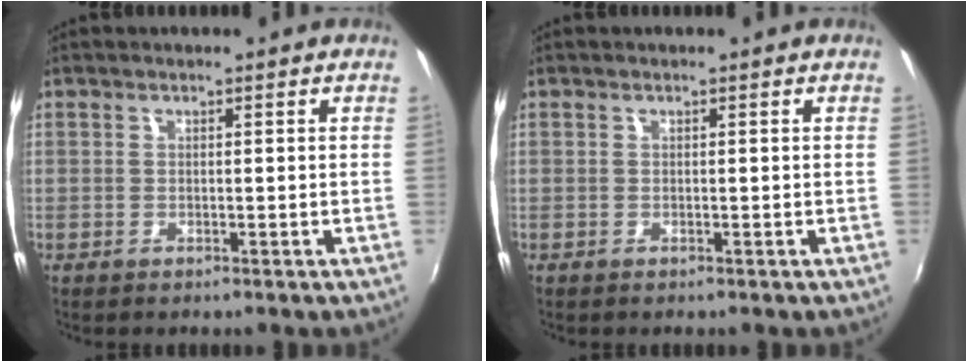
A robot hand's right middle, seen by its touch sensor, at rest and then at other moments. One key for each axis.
{"total": 0.0}